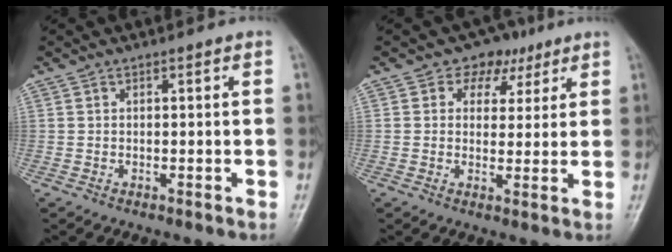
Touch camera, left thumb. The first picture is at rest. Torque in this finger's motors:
{"motor_torque": [-0.05, 0.17, -0.13, -0.12, 0.01]}